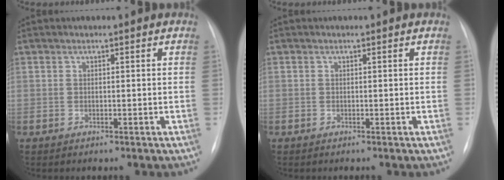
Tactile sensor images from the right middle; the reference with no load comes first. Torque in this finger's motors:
{"motor_torque": [-0.18, -0.11, -0.26, -0.07]}